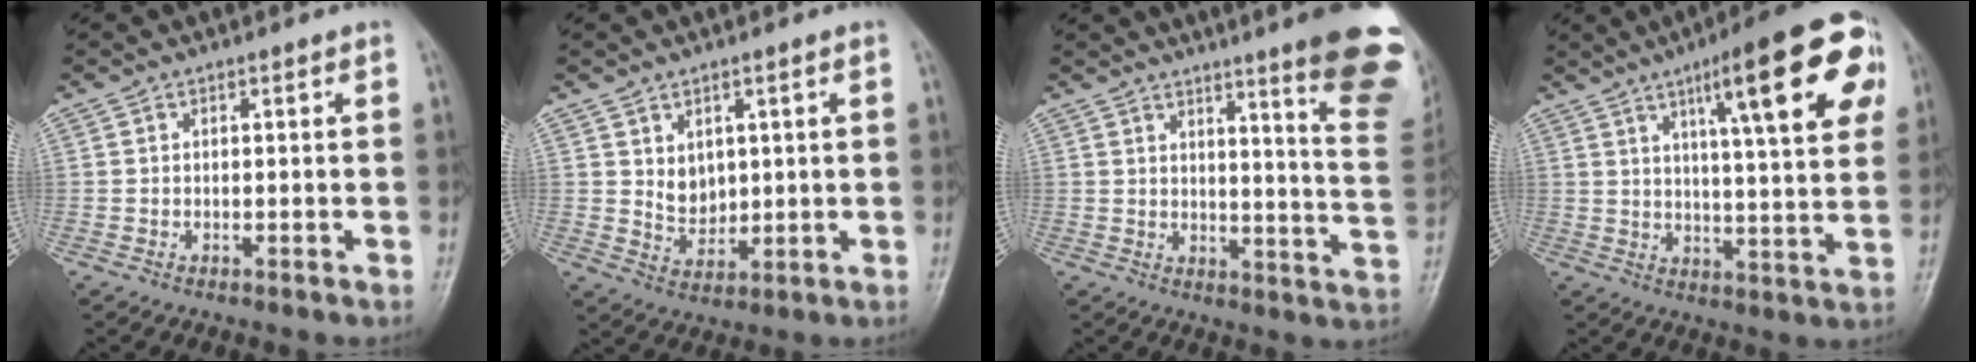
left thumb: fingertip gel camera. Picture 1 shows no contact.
{"total": 4.7, "force": [1.4, 3.6, 2.6], "torque": [-0.024, -0.017, 0.036]}
{"total": 18.6, "force": [12.1, 1.8, 14.0], "torque": [-0.146, -0.081, 0.140]}
{"total": 20.7, "force": [8.8, 4.4, 18.2], "torque": [-0.224, -0.009, 0.118]}